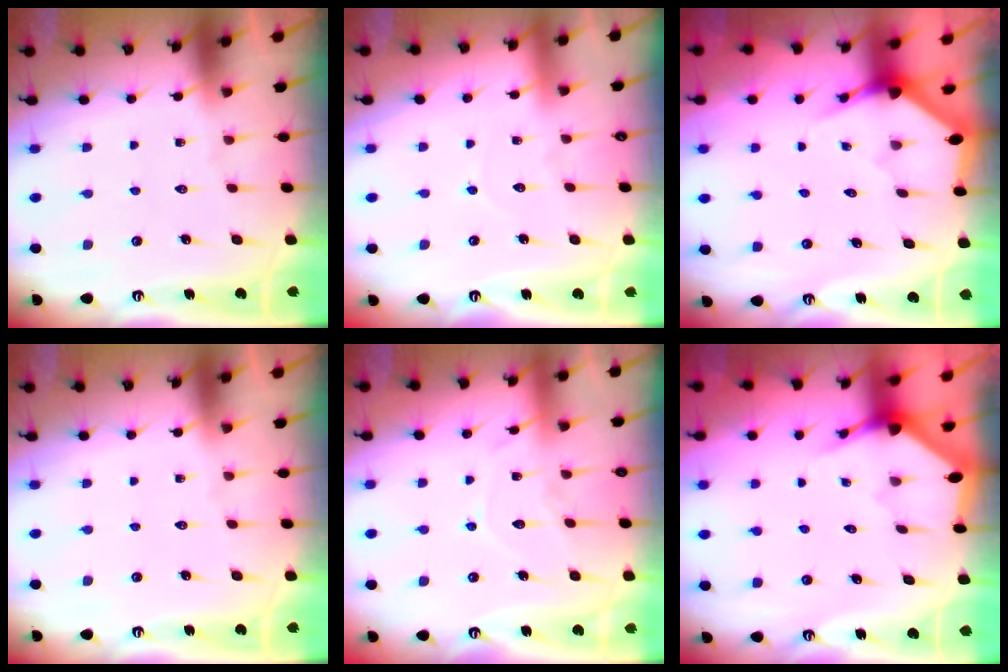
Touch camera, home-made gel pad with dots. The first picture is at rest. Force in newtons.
{"total": 3.4, "press": 3.4, "slide": 0.3}
{"total": 3.4, "press": 3.4, "slide": 0.1}
{"total": 0.0}
{"total": 9.4, "press": 9.4, "slide": 0.7}
{"total": 3.2, "press": 3.2, "slide": 0.1}